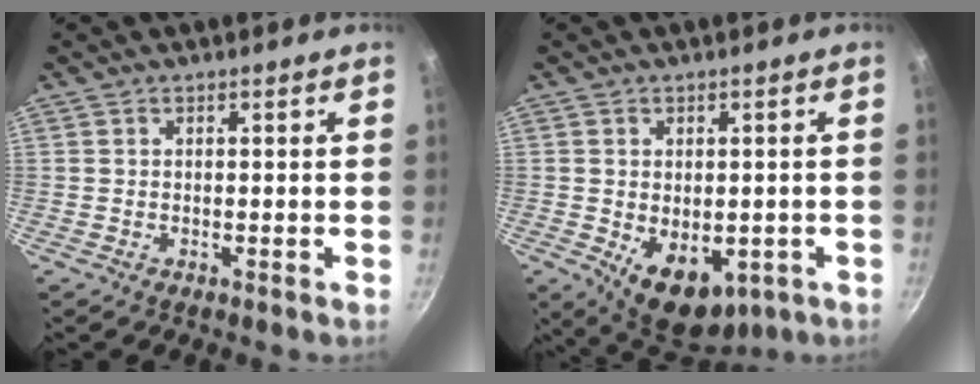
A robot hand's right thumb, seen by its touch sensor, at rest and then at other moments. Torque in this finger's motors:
{"motor_torque": [-0.44, 0.55, 0.52, 0.52, 0.09]}